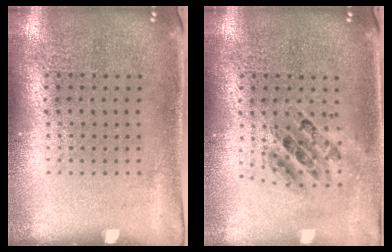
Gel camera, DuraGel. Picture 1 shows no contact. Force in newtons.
{"total": 0.6, "press": 0.6, "slide": 0.1}